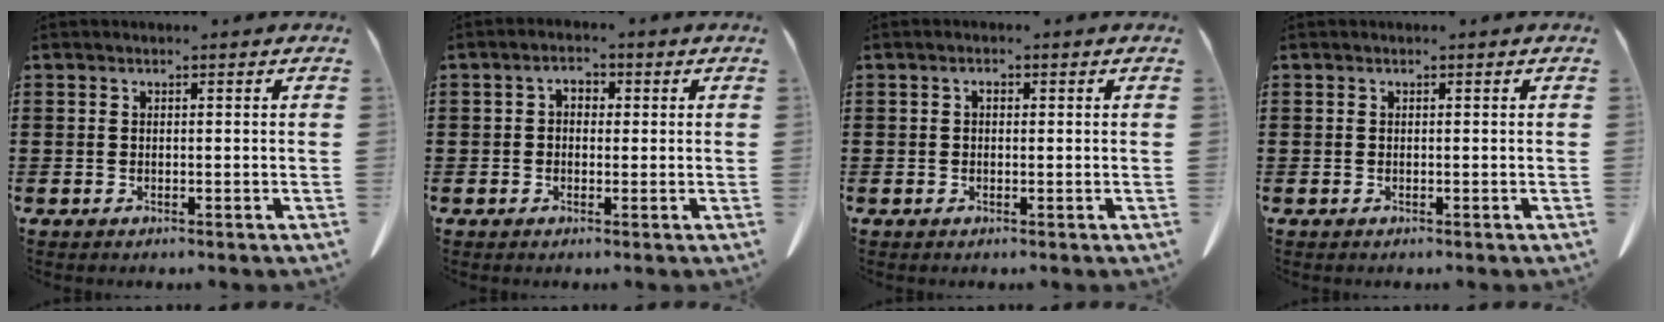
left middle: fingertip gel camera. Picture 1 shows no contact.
{"total": 2.3, "force": [0.0, 1.5, 1.7], "torque": [-0.037, 0.009, -0.003]}
{"total": 1.1, "force": [0.1, 0.7, 0.9], "torque": [-0.019, 0.004, 0.001]}
{"total": 0.0}